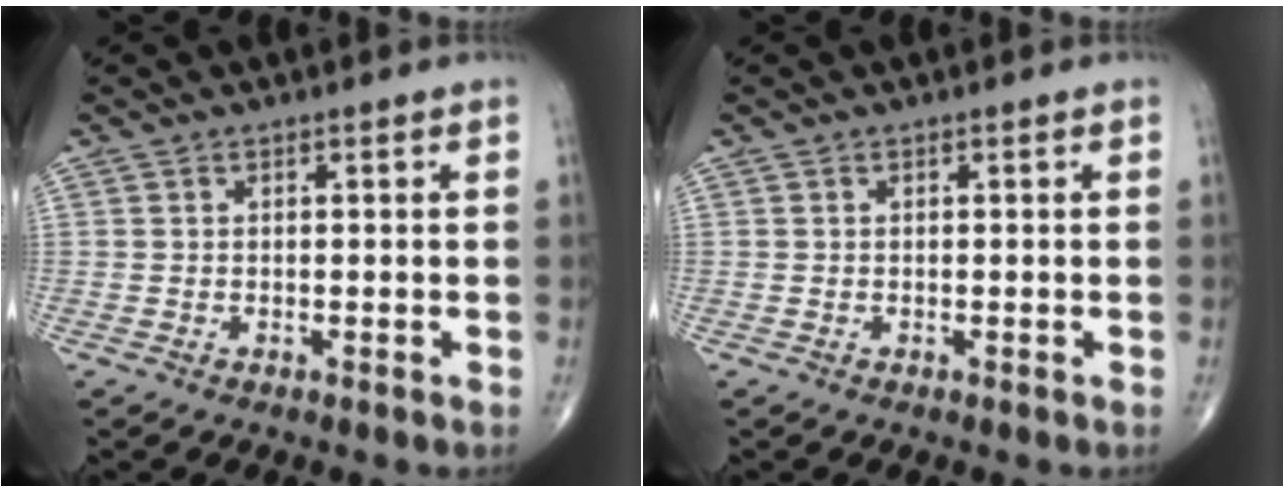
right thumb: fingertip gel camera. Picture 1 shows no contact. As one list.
[{"total": 0.0}]